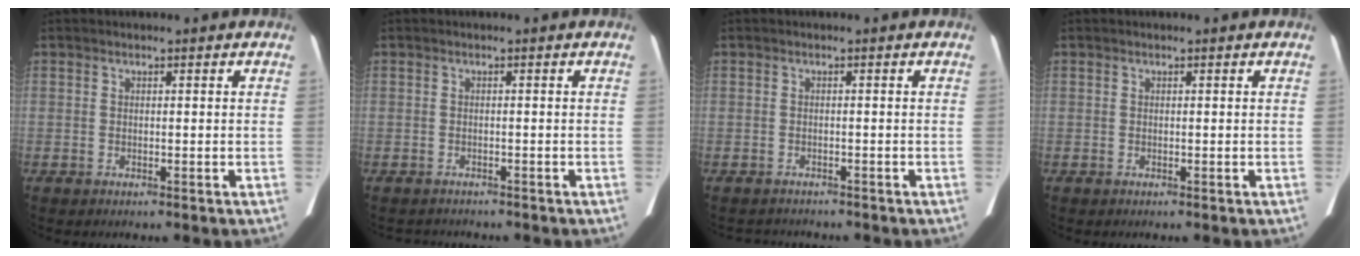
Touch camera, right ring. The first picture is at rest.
{"total": 2.8, "force": [-2.6, 1.0, 0.4], "torque": [-0.007, -0.005, -0.031]}
{"total": 3.4, "force": [-3.2, 1.0, 0.5], "torque": [-0.007, -0.005, -0.040]}
{"total": 0.0}